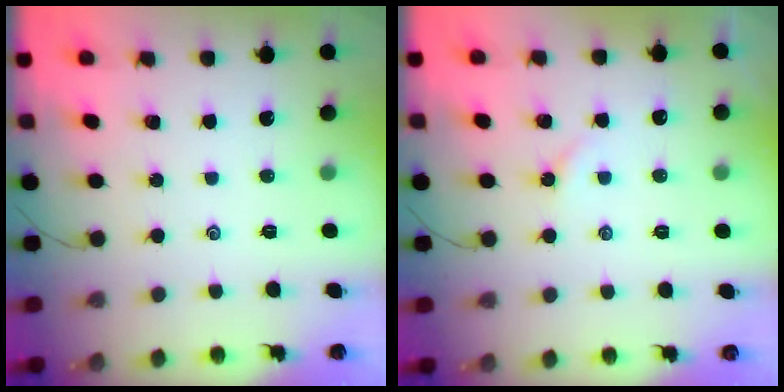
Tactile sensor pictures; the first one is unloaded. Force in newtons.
{"total": 3.0, "press": 2.9, "slide": 0.6}